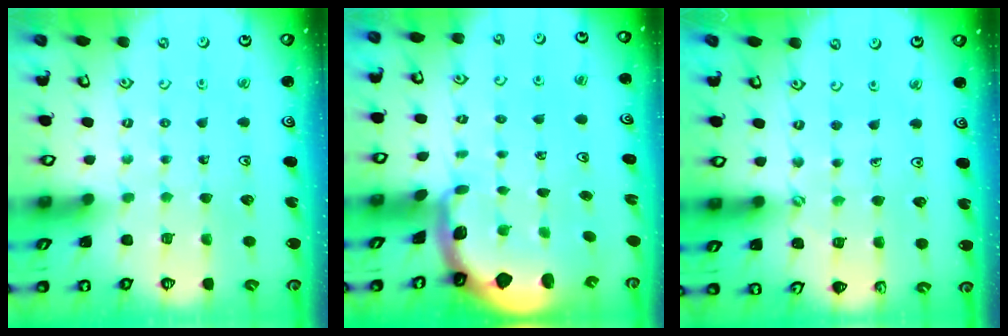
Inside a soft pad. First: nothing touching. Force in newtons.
{"total": 1.9, "press": 1.9, "slide": 0.4}
{"total": 2.4, "press": 2.4, "slide": 0.3}